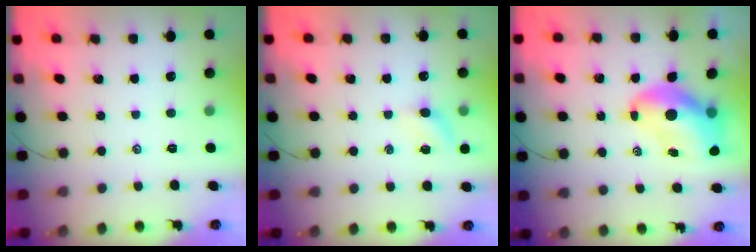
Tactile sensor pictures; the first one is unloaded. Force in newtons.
{"total": 5.3, "press": 5.1, "slide": 1.6}
{"total": 10.9, "press": 10.4, "slide": 3.1}